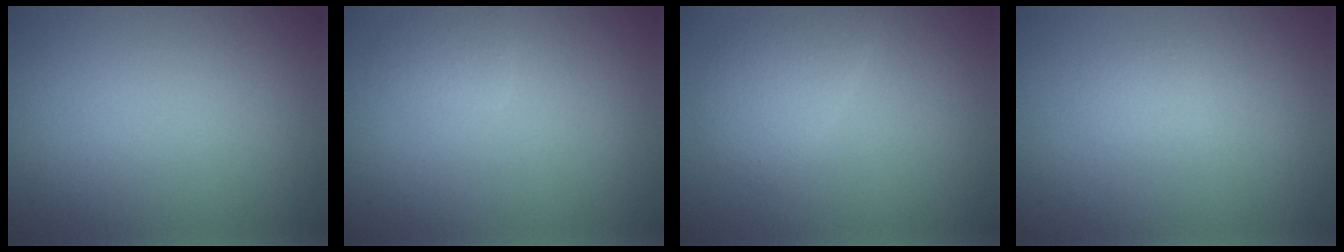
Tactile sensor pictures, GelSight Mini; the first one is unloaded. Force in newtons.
{"total": 1.4, "press": 1.4, "slide": 0.0}
{"total": 2.4, "press": 2.4, "slide": 0.2}
{"total": 0.8, "press": 0.8, "slide": 0.1}